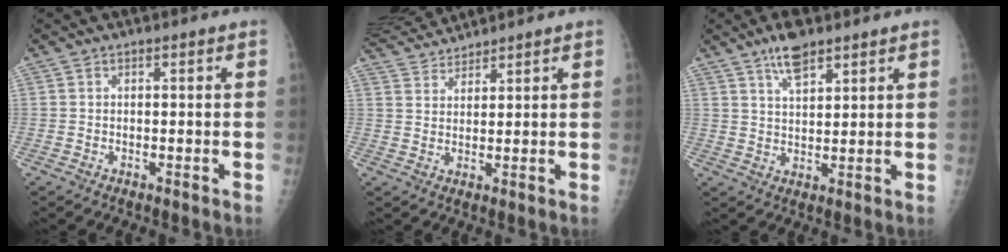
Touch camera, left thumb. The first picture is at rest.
{"total": 5.8, "force": [5.8, 0.1, 0.2], "torque": [-0.003, 0.001, 0.114]}
{"total": 6.3, "force": [4.4, 2.2, 3.9], "torque": [-0.059, -0.020, 0.079]}